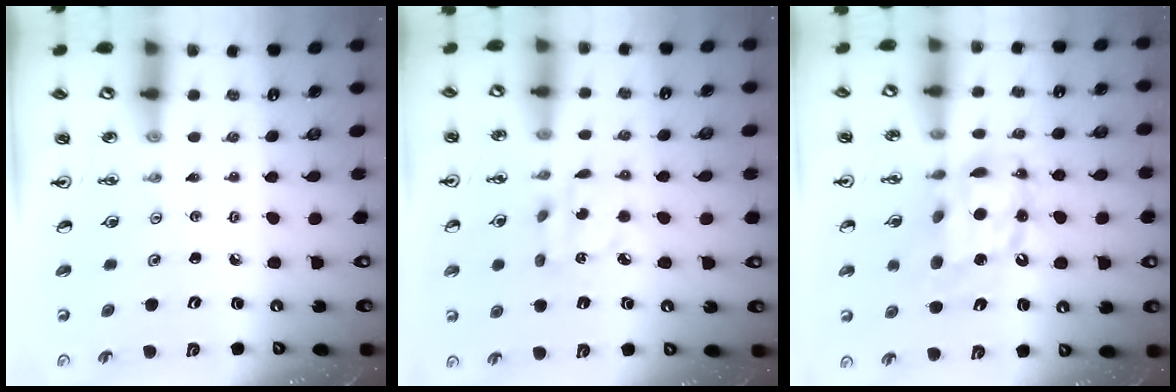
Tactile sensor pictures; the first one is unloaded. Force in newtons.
{"total": 5.9, "press": 5.9, "slide": 0.2}
{"total": 12.8, "press": 12.7, "slide": 1.2}